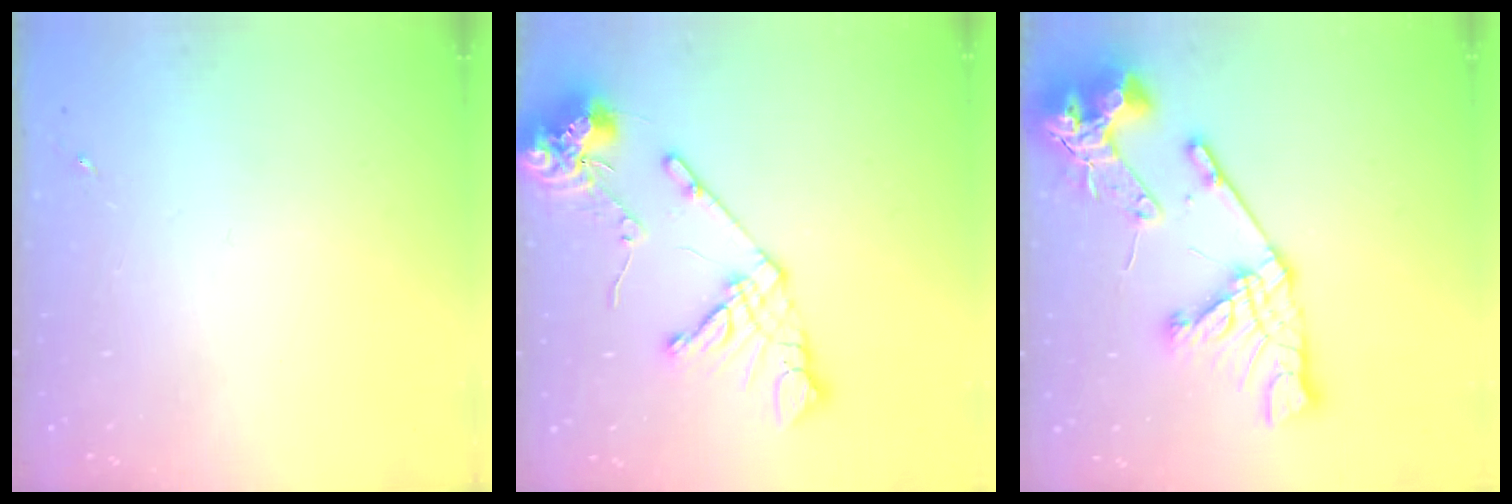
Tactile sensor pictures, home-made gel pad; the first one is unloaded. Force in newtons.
{"total": 15.5, "press": 15.3, "slide": 2.3}
{"total": 20.6, "press": 20.5, "slide": 2.4}